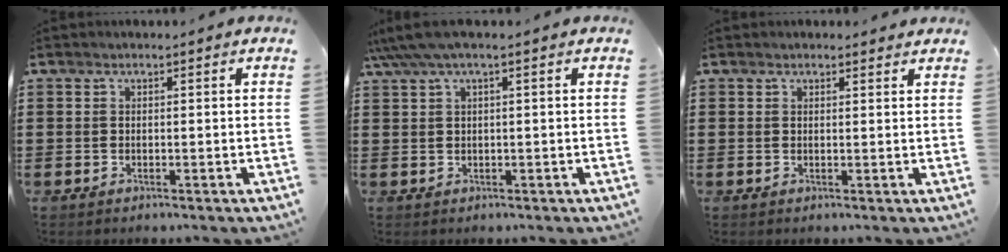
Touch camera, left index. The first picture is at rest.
{"total": 2.8, "force": [0.9, 0.2, 2.6], "torque": [-0.065, -0.005, 0.010]}
{"total": 1.3, "force": [1.2, 0.4, 0.2], "torque": [-0.007, 0.004, 0.023]}